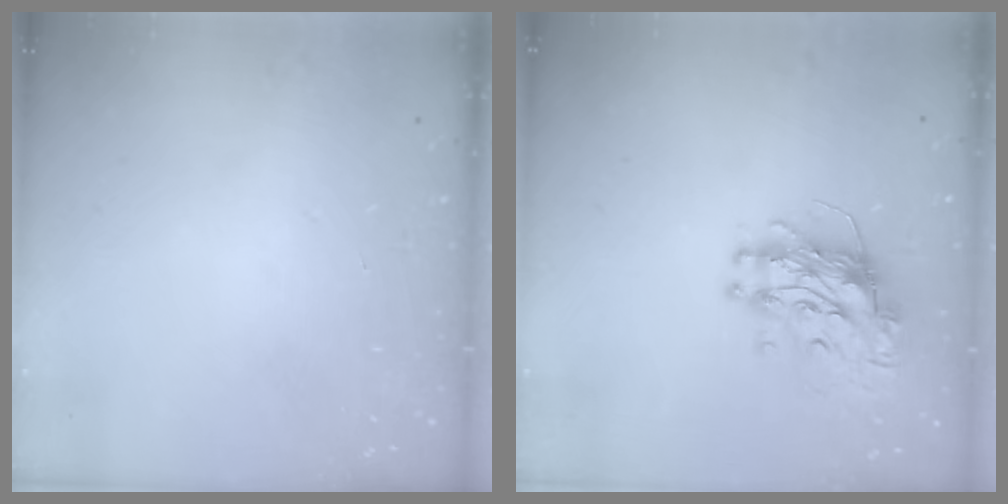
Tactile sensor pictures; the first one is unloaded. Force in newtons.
{"total": 11.5, "press": 11.4, "slide": 1.3}